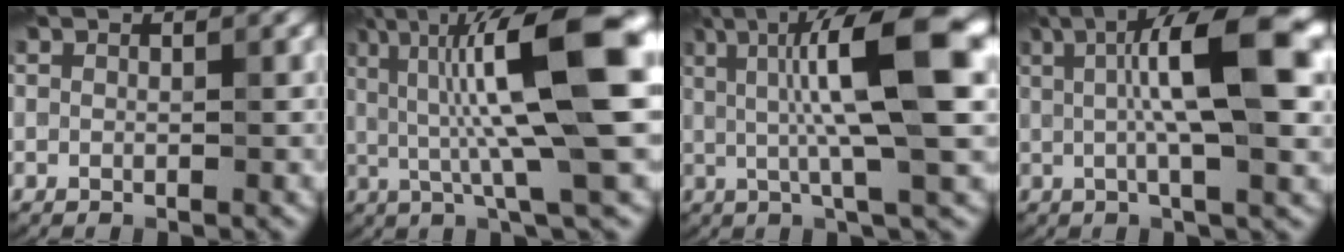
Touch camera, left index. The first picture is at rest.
{"total": 12.7, "force": [2.0, 2.6, 12.2], "torque": [-0.192, 0.019, 0.032]}
{"total": 11.2, "force": [2.0, 2.1, 10.8], "torque": [-0.161, 0.017, 0.030]}
{"total": 9.9, "force": [1.9, 2.0, 9.5], "torque": [-0.140, 0.012, 0.027]}